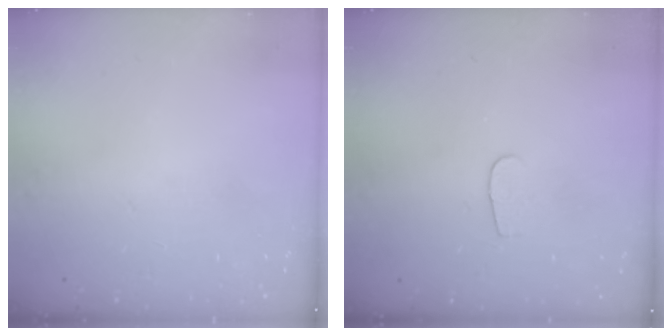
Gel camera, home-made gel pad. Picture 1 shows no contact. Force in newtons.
{"total": 3.2, "press": 3.2, "slide": 0.3}